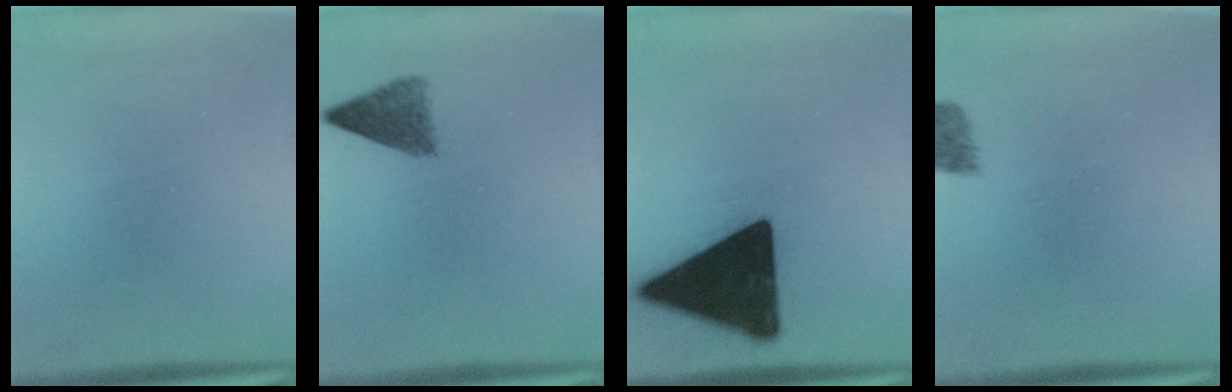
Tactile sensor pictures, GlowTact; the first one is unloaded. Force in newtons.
{"total": 3.9}
{"total": 19.9}
{"total": 1.9}